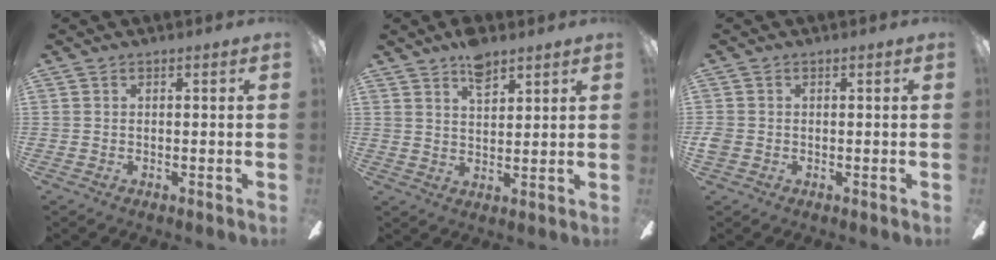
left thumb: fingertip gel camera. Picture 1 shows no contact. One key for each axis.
{"total": 6.7, "fx": 5.0, "fy": 2.9, "fz": 3.4, "tx": -0.056, "ty": -0.022, "tz": 0.088}
{"total": 1.8, "fx": -0.3, "fy": 1.6, "fz": 0.8, "tx": -0.012, "ty": 0.005, "tz": -0.006}